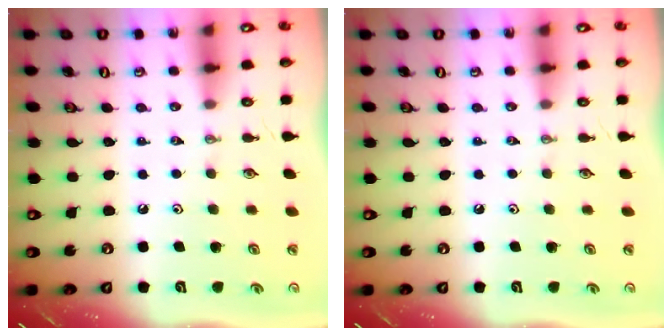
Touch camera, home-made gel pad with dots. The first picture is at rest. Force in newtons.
{"total": 0.0}